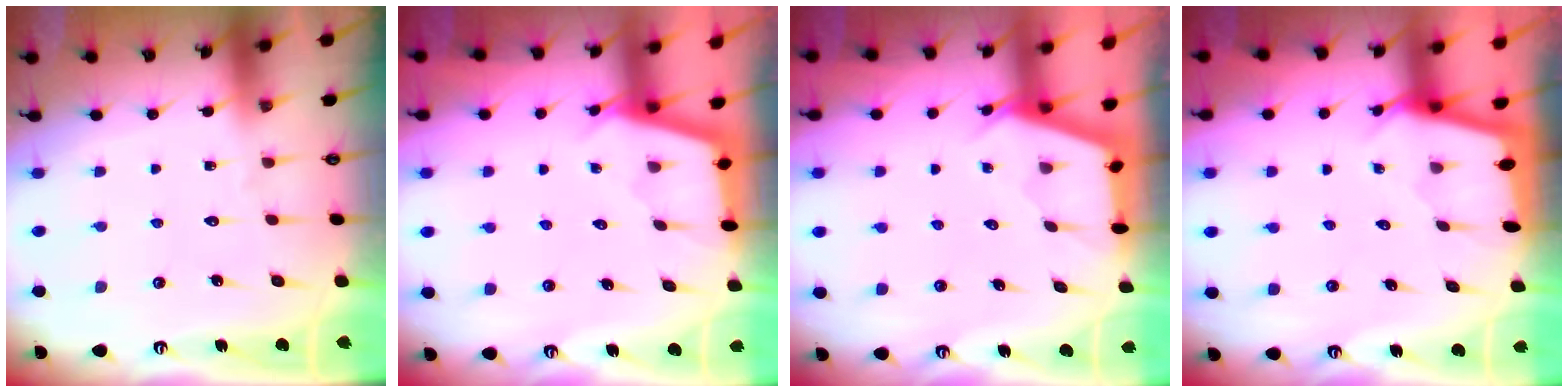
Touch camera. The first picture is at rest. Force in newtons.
{"total": 2.4, "press": 2.4, "slide": 0.1}
{"total": 2.7, "press": 2.7, "slide": 0.3}
{"total": 2.3, "press": 2.3, "slide": 0.3}